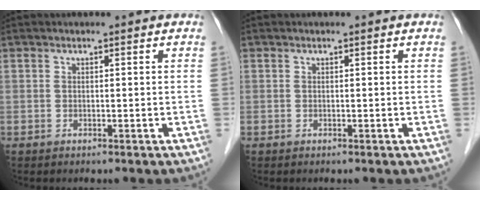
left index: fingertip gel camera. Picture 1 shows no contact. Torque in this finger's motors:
{"motor_torque": [0.00, 0.00, 0.01, 0.00]}